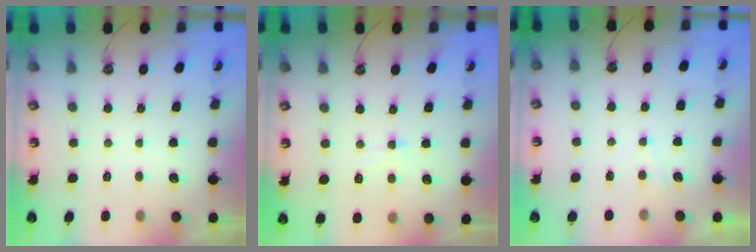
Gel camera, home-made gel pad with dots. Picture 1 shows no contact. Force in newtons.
{"total": 1.9, "press": 1.6, "slide": 0.9}
{"total": 1.4, "press": 1.3, "slide": 0.3}